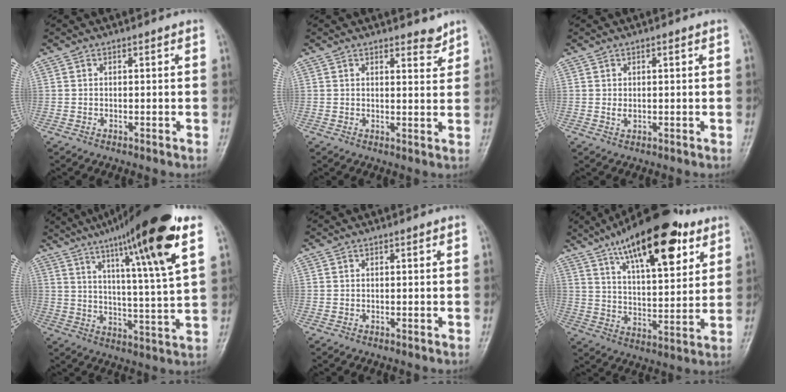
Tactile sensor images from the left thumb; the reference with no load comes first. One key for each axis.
{"total": 3.0, "fx": 2.5, "fy": 1.0, "fz": 1.2, "tx": -0.003, "ty": -0.020, "tz": 0.034}
{"total": 1.5, "fx": 0.3, "fy": 0.8, "fz": 1.3, "tx": -0.023, "ty": 0.003, "tz": 0.009}
{"total": 20.6, "fx": 11.5, "fy": 1.5, "fz": 17.0, "tx": -0.254, "ty": -0.037, "tz": 0.177}
{"total": 0.0}
{"total": 21.4, "fx": 11.9, "fy": 8.0, "fz": 15.8, "tx": -0.219, "ty": -0.034, "tz": 0.193}